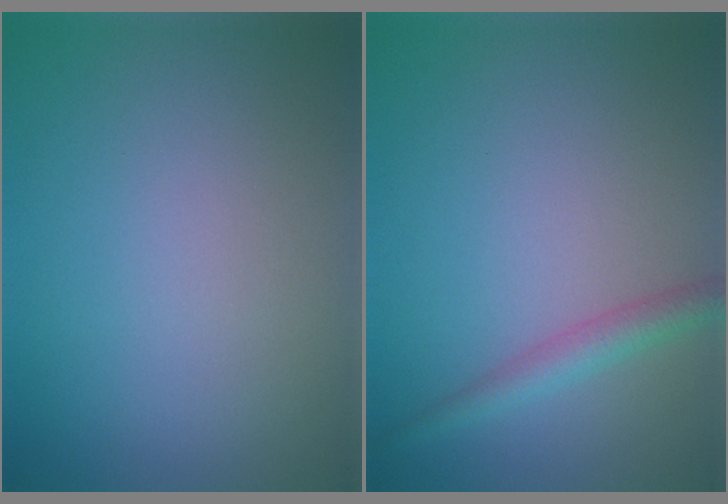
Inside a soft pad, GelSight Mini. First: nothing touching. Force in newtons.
{"total": 2.2, "press": 2.2, "slide": 0.1}